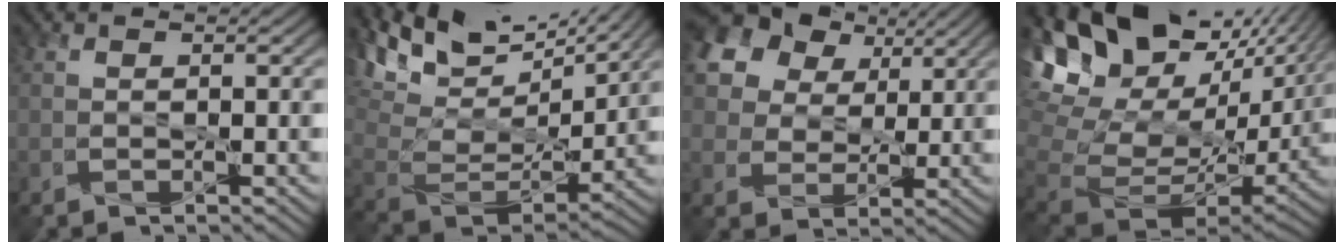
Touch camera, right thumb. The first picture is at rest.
{"total": 16.7, "force": [12.6, 6.6, 8.9], "torque": [-0.220, 0.040, 0.192]}
{"total": 16.6, "force": [9.3, 11.7, 7.3], "torque": [-0.214, 0.055, 0.185]}
{"total": 17.3, "force": [10.1, 9.8, 10.1], "torque": [-0.192, 0.014, 0.197]}